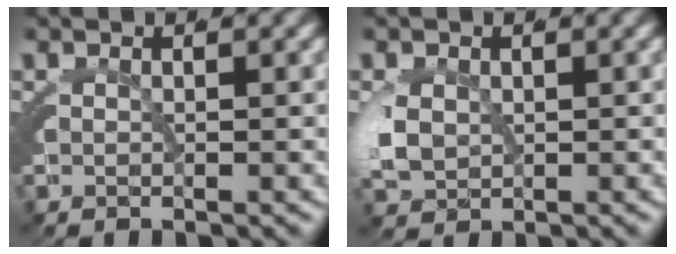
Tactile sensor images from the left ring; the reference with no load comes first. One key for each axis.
{"total": 2.6, "fx": -0.1, "fy": 1.9, "fz": 1.8, "tx": -0.058, "ty": -0.011, "tz": 0.013}